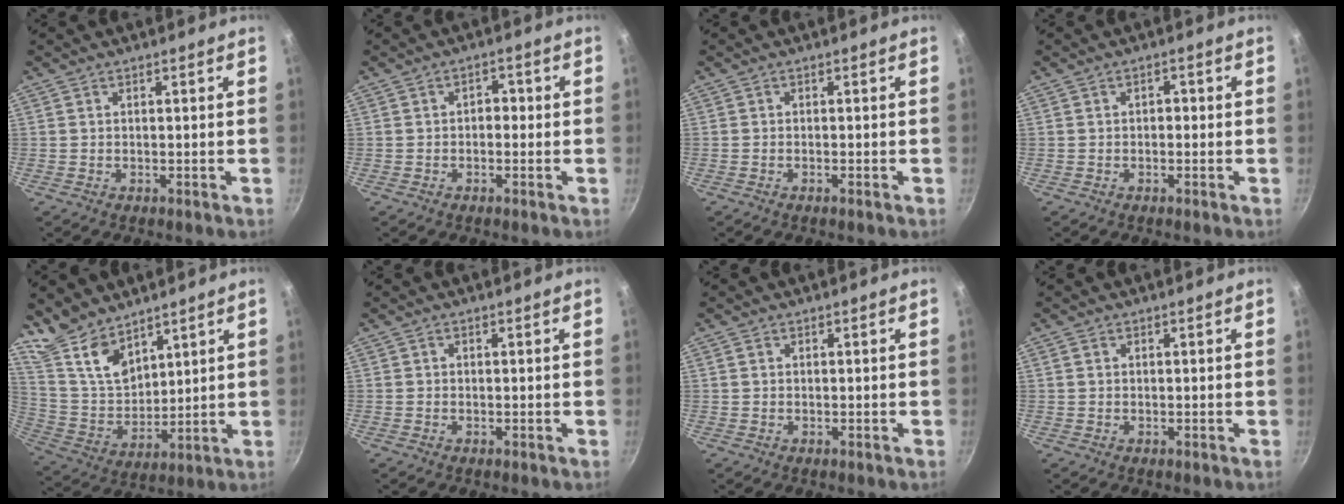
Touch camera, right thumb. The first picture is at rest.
{"total": 2.3, "force": [-0.3, 1.7, 1.5], "torque": [-0.008, 0.009, -0.009]}
{"total": 0.6, "force": [-0.4, 0.0, 0.4], "torque": [-0.017, 0.005, -0.007]}
{"total": 1.4, "force": [-0.2, 1.0, 0.9], "torque": [-0.010, 0.006, -0.005]}
{"total": 11.9, "force": [9.3, 5.7, 5.0], "torque": [-0.071, -0.062, 0.196]}
{"total": 0.0}
{"total": 0.9, "force": [0.3, 0.7, 0.4], "torque": [-0.006, 0.002, 0.004]}
{"total": 1.1, "force": [0.4, 0.9, 0.5], "torque": [-0.007, 0.002, 0.004]}